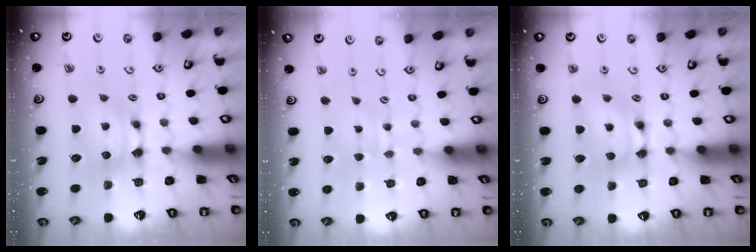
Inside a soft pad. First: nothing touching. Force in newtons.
{"total": 3.0, "press": 2.9, "slide": 0.3}
{"total": 1.5, "press": 1.5, "slide": 0.1}